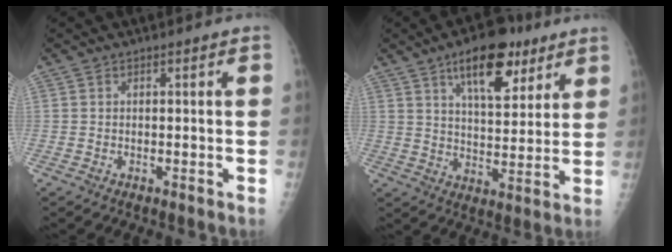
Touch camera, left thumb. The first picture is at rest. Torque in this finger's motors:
{"motor_torque": [1.41, 1.30, 1.17, -0.51, 0.22]}